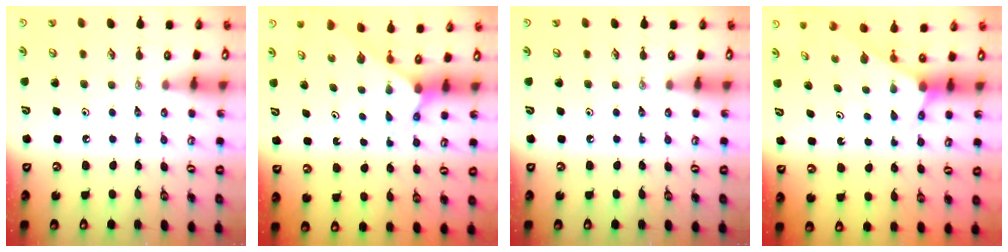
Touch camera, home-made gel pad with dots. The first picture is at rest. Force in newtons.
{"total": 2.1, "press": 2.1, "slide": 0.1}
{"total": 0.0}
{"total": 2.5, "press": 2.4, "slide": 0.2}